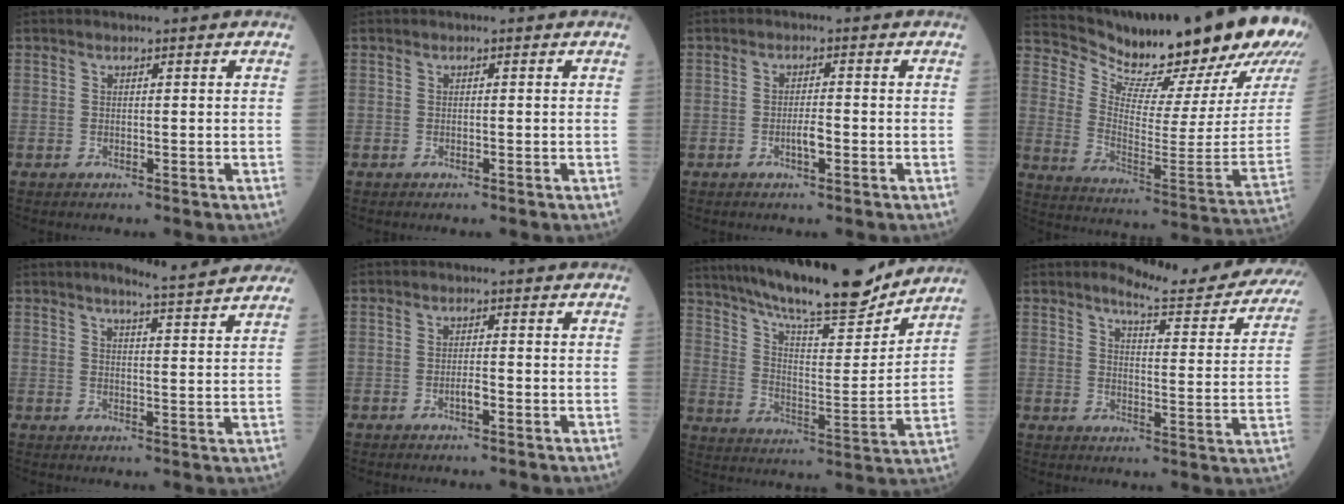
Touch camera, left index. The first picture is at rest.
{"total": 0.0}
{"total": 2.0, "force": [-1.0, 0.3, 1.7], "torque": [-0.029, -0.002, -0.018]}
{"total": 24.2, "force": [22.0, 1.6, 10.0], "torque": [-0.181, -0.118, 0.301]}
{"total": 8.8, "force": [7.9, -0.2, 3.8], "torque": [-0.058, 0.000, 0.087]}
{"total": 1.3, "force": [-0.9, 0.2, 1.0], "torque": [-0.018, -0.002, -0.017]}
{"total": 22.4, "force": [19.3, 2.9, 11.1], "torque": [-0.196, -0.002, 0.293]}
{"total": 15.5, "force": [14.6, 1.6, 5.1], "torque": [-0.053, -0.075, 0.160]}